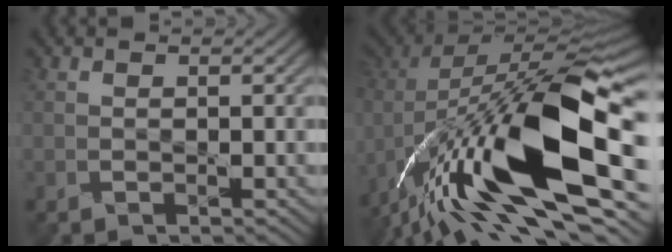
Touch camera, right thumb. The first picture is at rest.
{"total": 20.4, "force": [-7.6, 8.9, 16.8], "torque": [-0.313, -0.017, -0.131]}